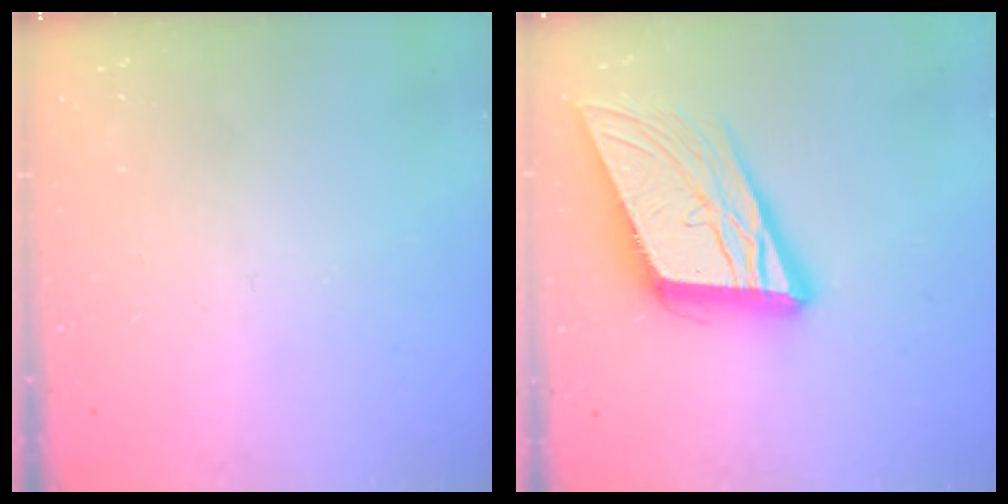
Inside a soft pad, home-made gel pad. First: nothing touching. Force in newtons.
{"total": 18.0, "press": 17.6, "slide": 3.8}